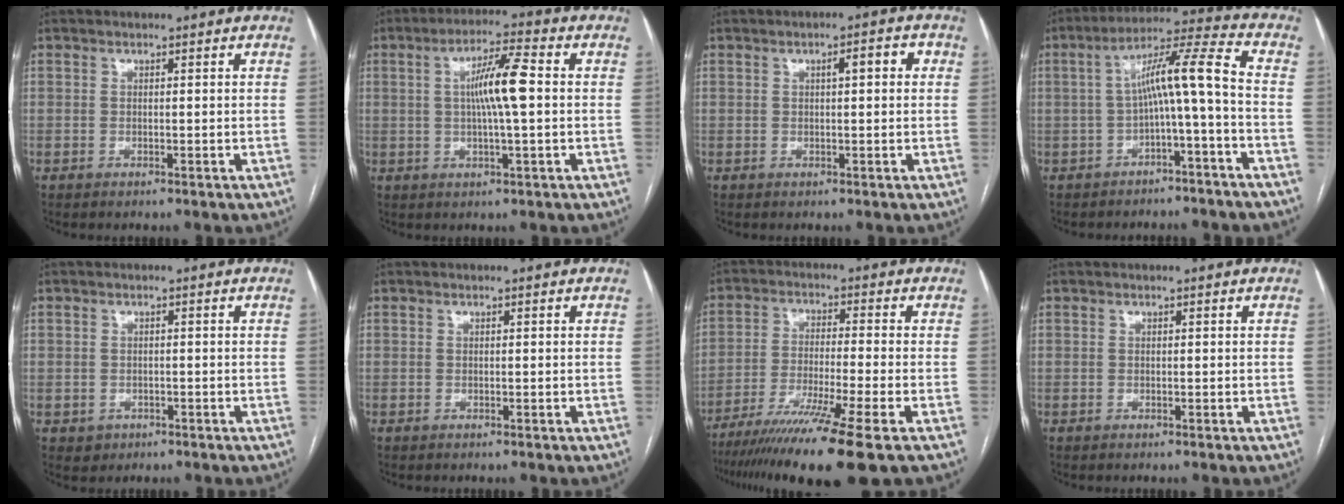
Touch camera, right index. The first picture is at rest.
{"total": 8.0, "force": [0.7, 0.5, 8.0], "torque": [-0.145, 0.008, 0.008]}
{"total": 3.1, "force": [0.8, 0.7, 2.9], "torque": [-0.044, 0.014, 0.010]}
{"total": 9.3, "force": [-1.7, -0.3, 9.2], "torque": [-0.148, 0.037, -0.027]}
{"total": 2.3, "force": [-0.8, 2.2, 0.2], "torque": [0.001, 0.008, -0.004]}
{"total": 0.0}
{"total": 15.0, "force": [-10.7, -1.7, 10.4], "torque": [-0.177, -0.047, -0.176]}
{"total": 0.0}